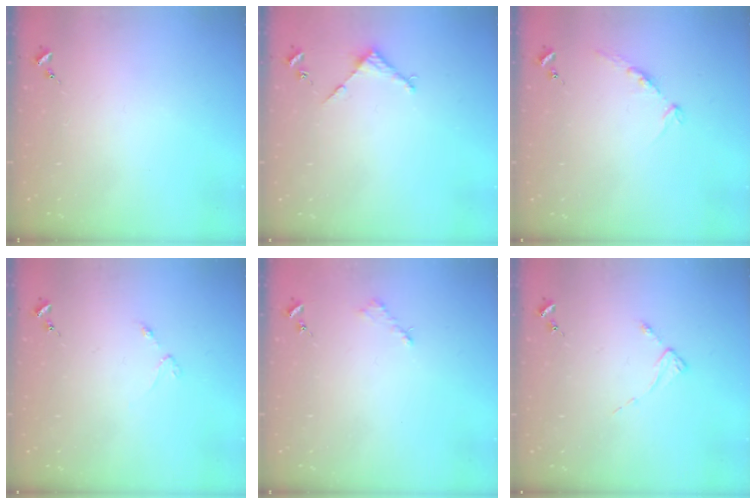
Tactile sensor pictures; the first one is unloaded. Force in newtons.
{"total": 2.9, "press": 2.8, "slide": 0.2}
{"total": 8.3, "press": 8.2, "slide": 0.9}
{"total": 2.5, "press": 2.4, "slide": 0.4}
{"total": 2.6, "press": 2.5, "slide": 0.3}
{"total": 2.2, "press": 2.2, "slide": 0.4}